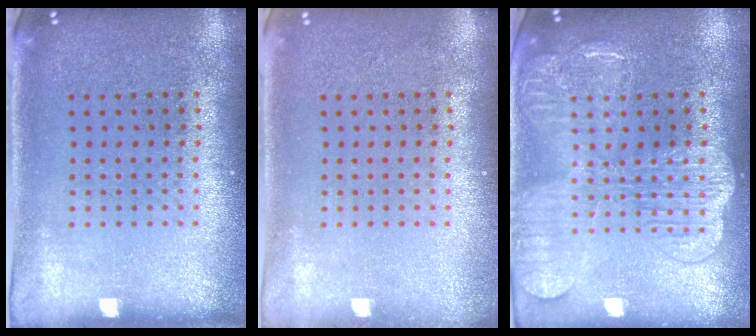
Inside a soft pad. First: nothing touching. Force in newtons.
{"total": 0.7, "press": 0.6, "slide": 0.3}
{"total": 3.9, "press": 3.9, "slide": 0.5}